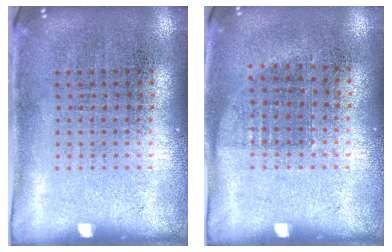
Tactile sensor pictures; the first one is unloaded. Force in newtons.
{"total": 0.7, "press": 0.6, "slide": 0.3}